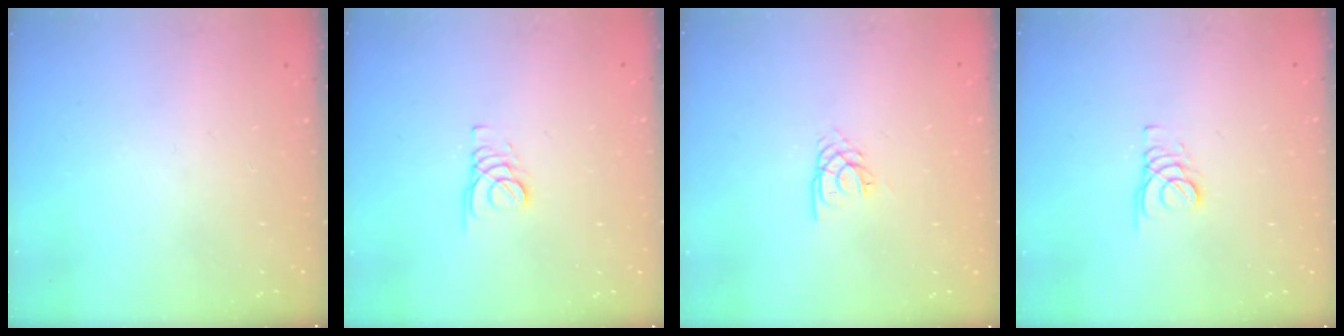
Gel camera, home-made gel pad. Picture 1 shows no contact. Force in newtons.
{"total": 1.8, "press": 1.8, "slide": 0.2}
{"total": 2.1, "press": 2.1, "slide": 0.2}
{"total": 1.8, "press": 1.8, "slide": 0.2}